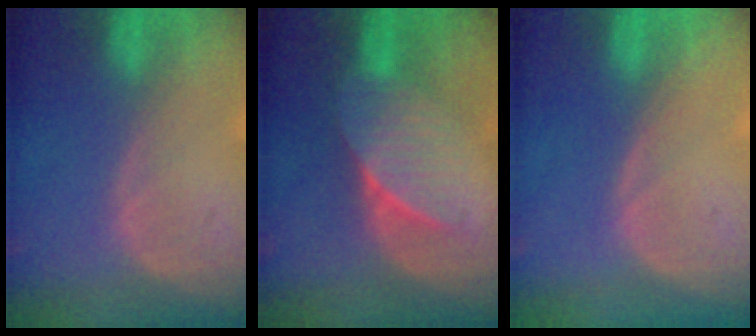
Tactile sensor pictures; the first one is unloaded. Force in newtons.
{"total": 7.4, "press": 6.6, "slide": 3.2}
{"total": 0.0}